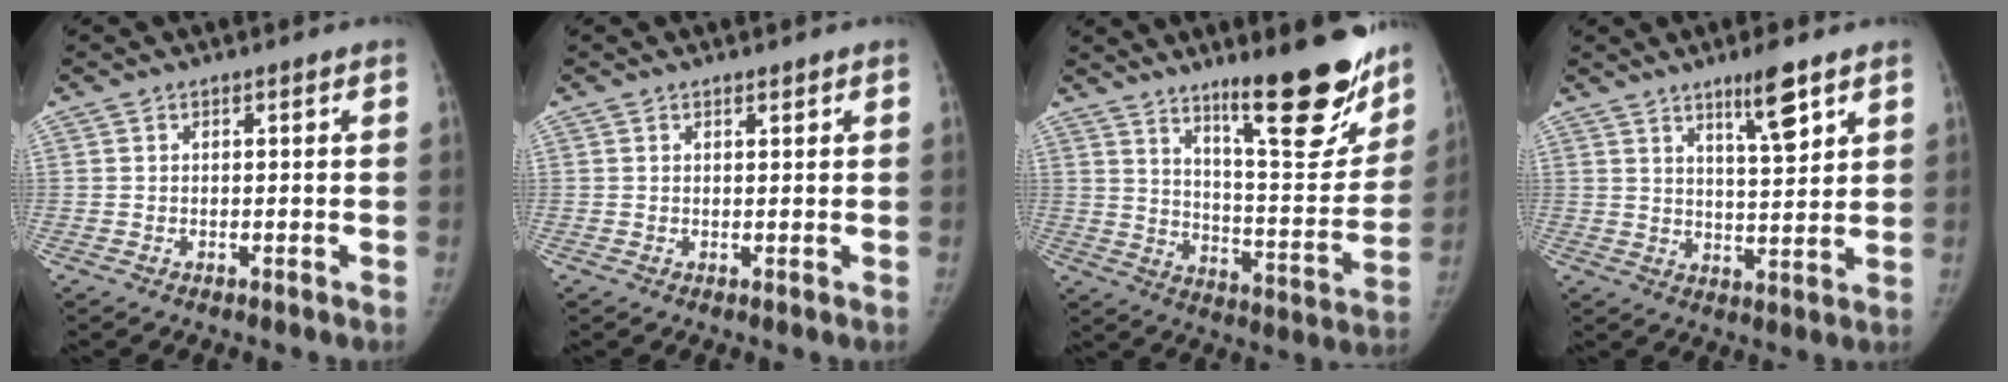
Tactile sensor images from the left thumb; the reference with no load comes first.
{"total": 0.7, "force": [0.6, 0.3, 0.3], "torque": [-0.004, -0.005, 0.009]}
{"total": 20.7, "force": [14.1, 4.5, 14.4], "torque": [-0.161, -0.101, 0.219]}
{"total": 8.1, "force": [5.0, 1.6, 6.2], "torque": [-0.091, -0.035, 0.084]}